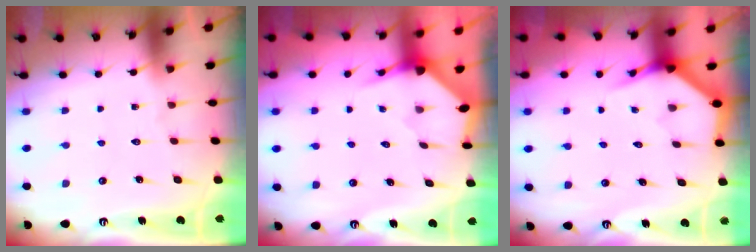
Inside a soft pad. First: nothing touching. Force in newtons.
{"total": 3.3, "press": 3.3, "slide": 0.1}
{"total": 3.8, "press": 3.8, "slide": 0.2}